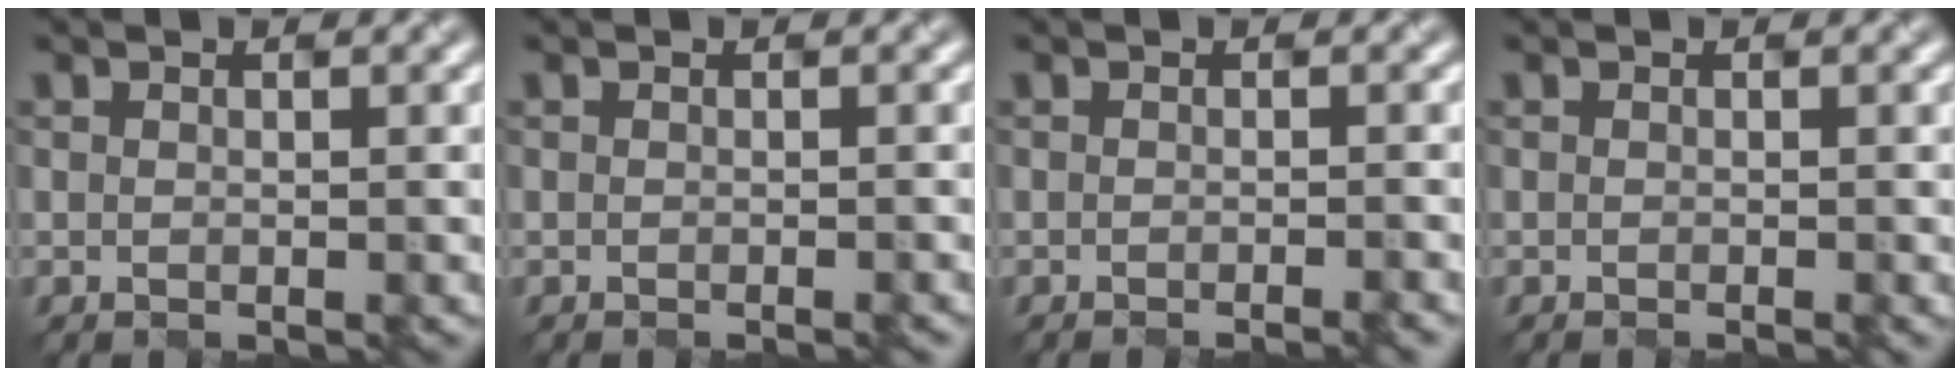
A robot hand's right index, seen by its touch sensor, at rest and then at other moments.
{"total": 0.9, "force": [-0.4, 0.4, 0.7], "torque": [-0.001, 0.002, -0.009]}
{"total": 2.0, "force": [-0.8, 0.8, 1.7], "torque": [0.004, 0.002, -0.014]}
{"total": 0.8, "force": [-0.2, 0.2, 0.7], "torque": [-0.006, 0.002, -0.009]}